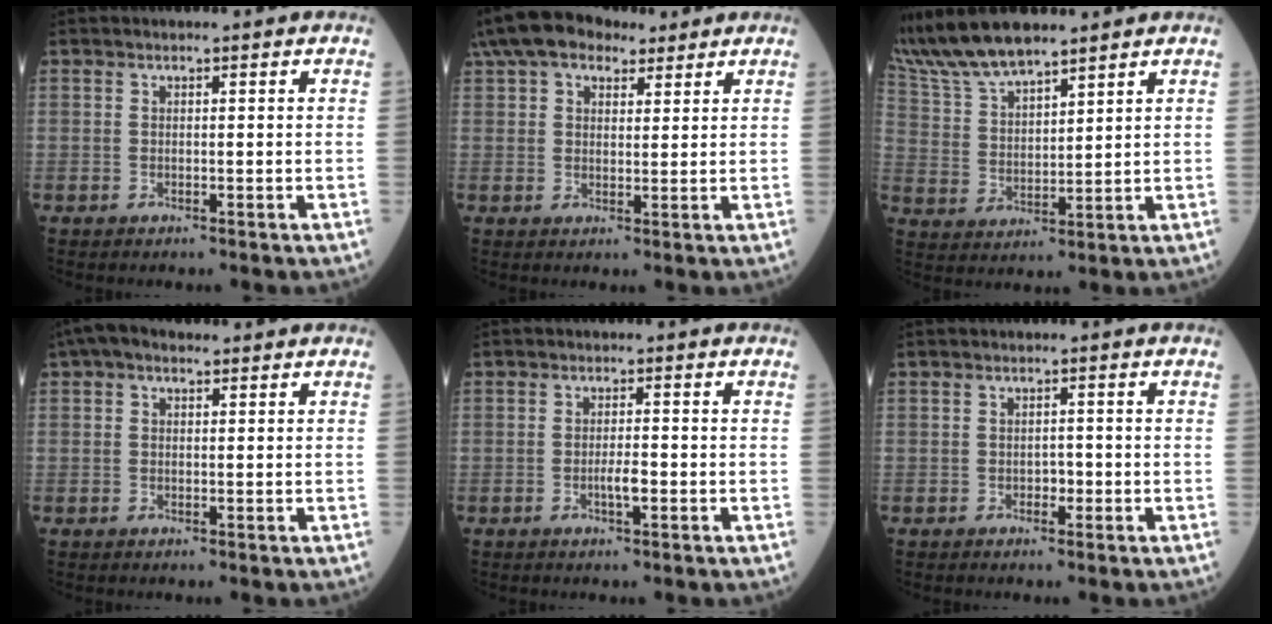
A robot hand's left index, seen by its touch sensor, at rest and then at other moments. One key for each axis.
{"total": 12.5, "fx": 8.4, "fy": 6.8, "fz": 6.4, "tx": -0.137, "ty": 0.054, "tz": 0.145}
{"total": 10.5, "fx": 9.5, "fy": 1.8, "fz": 4.0, "tx": -0.099, "ty": 0.011, "tz": 0.197}
{"total": 3.3, "fx": 1.7, "fy": 2.0, "fz": 1.9, "tx": -0.044, "ty": 0.024, "tz": 0.030}
{"total": 2.2, "fx": -1.2, "fy": 0.5, "fz": 1.8, "tx": -0.031, "ty": -0.003, "tz": -0.021}
{"total": 1.3, "fx": -0.8, "fy": 0.9, "fz": 0.6, "tx": -0.004, "ty": -0.001, "tz": -0.015}